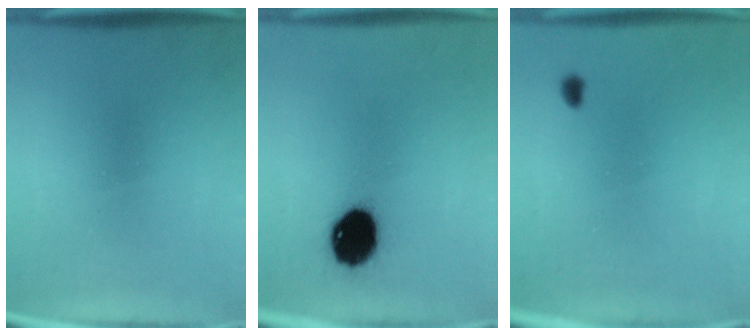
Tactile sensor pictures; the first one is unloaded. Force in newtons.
{"total": 12.3}
{"total": 1.0}